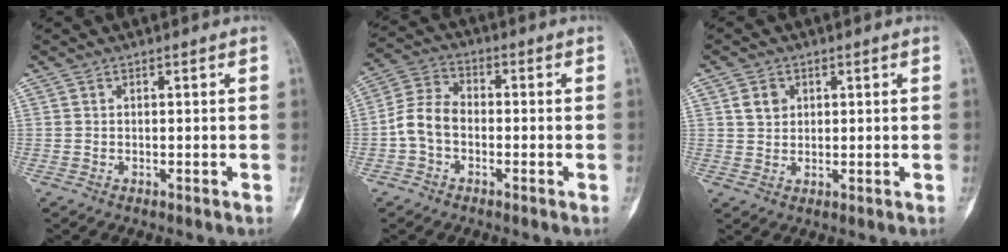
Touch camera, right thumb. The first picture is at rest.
{"total": 7.2, "force": [-1.8, 5.2, 4.7], "torque": [-0.087, 0.027, -0.048]}
{"total": 3.4, "force": [1.4, 2.7, 1.5], "torque": [-0.012, -0.005, 0.027]}